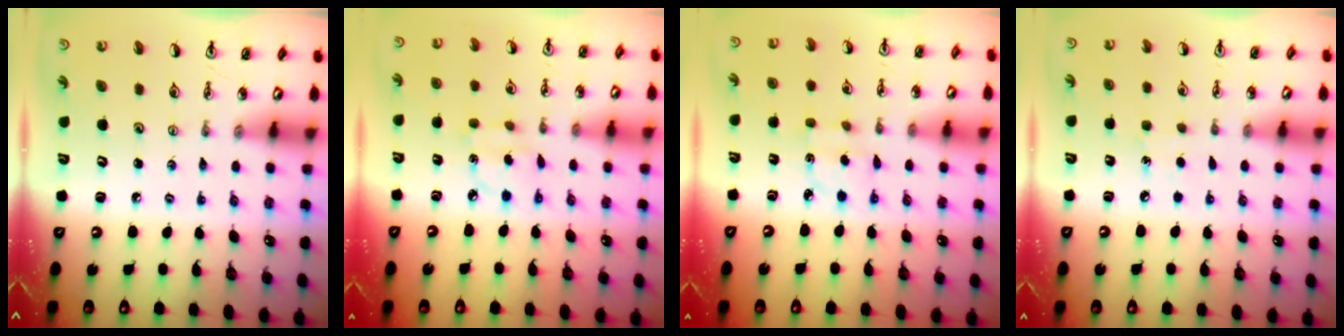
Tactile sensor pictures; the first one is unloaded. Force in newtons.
{"total": 2.9, "press": 2.8, "slide": 0.6}
{"total": 2.9, "press": 2.8, "slide": 0.7}
{"total": 5.7, "press": 5.7, "slide": 0.6}